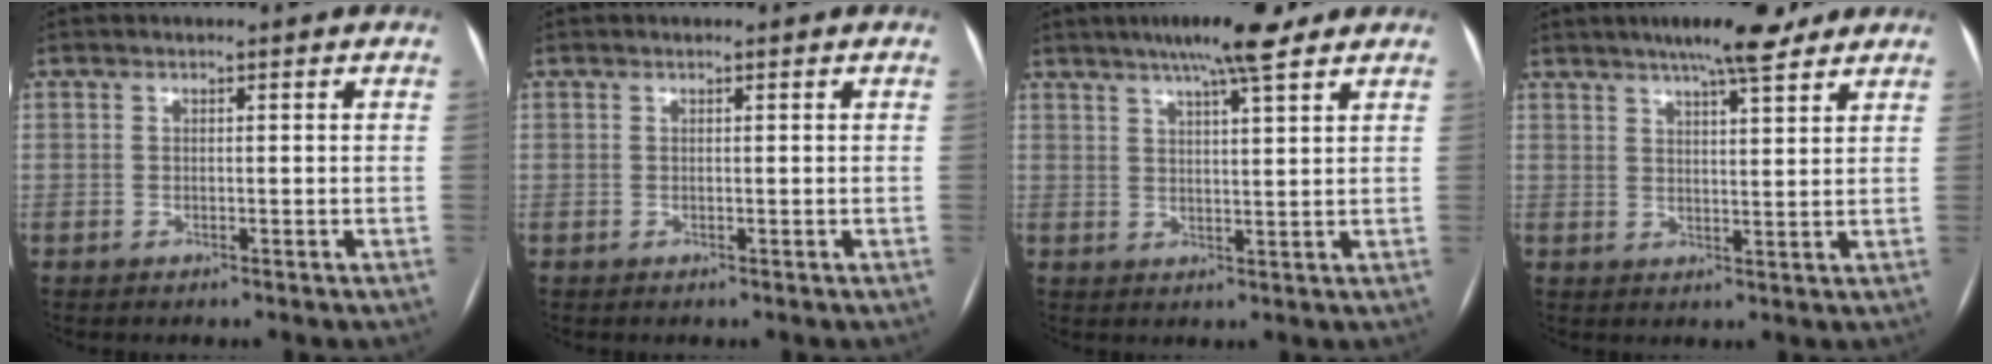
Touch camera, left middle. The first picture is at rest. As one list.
[{"total": 0.0}, {"total": 9.5, "force": [6.8, 0.8, 6.5], "torque": [-0.101, 0.018, 0.101]}, {"total": 9.2, "force": [7.0, 1.4, 5.8], "torque": [-0.087, 0.013, 0.101]}]